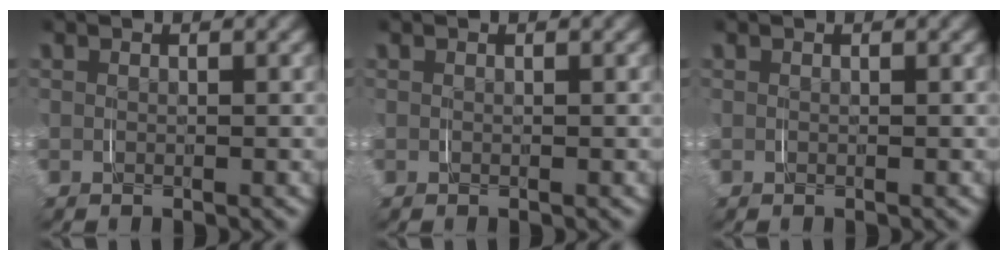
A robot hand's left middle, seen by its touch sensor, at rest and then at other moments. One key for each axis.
{"total": 0.0}
{"total": 0.0}